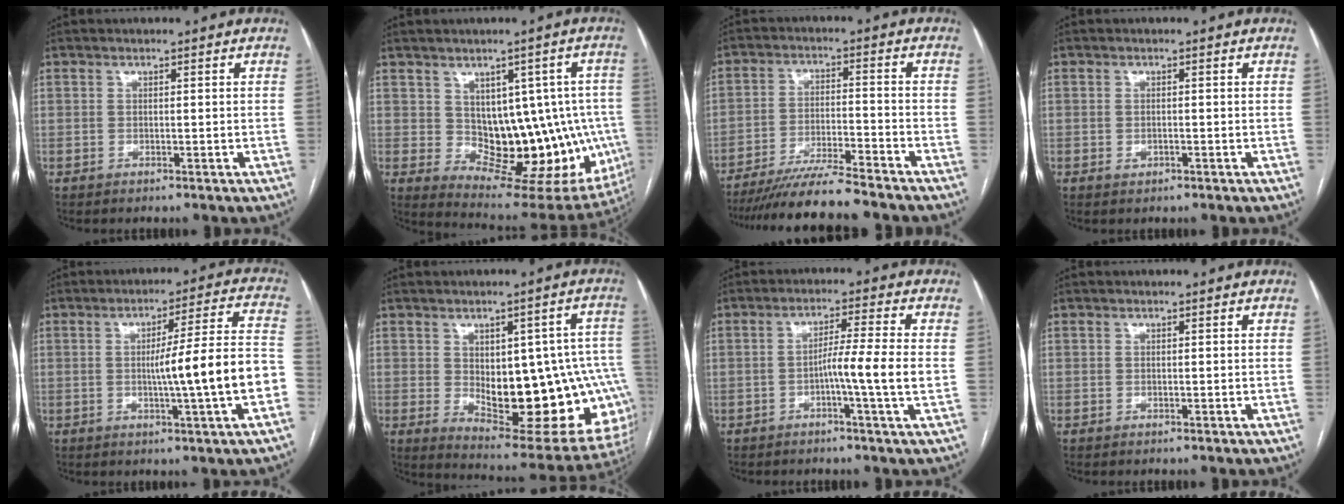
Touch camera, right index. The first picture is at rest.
{"total": 13.9, "force": [-0.1, 8.8, 10.8], "torque": [-0.113, 0.020, 0.025]}
{"total": 11.3, "force": [-10.1, 0.0, 4.9], "torque": [-0.076, -0.017, -0.169]}
{"total": 1.1, "force": [-0.3, 0.8, 0.7], "torque": [-0.012, 0.000, -0.001]}
{"total": 12.7, "force": [-2.5, -0.7, 12.5], "torque": [-0.181, 0.011, -0.038]}
{"total": 22.6, "force": [-2.1, 9.5, 20.4], "torque": [-0.194, 0.015, 0.000]}
{"total": 6.6, "force": [-1.4, -1.3, 6.4], "torque": [-0.105, 0.001, -0.026]}
{"total": 0.0}